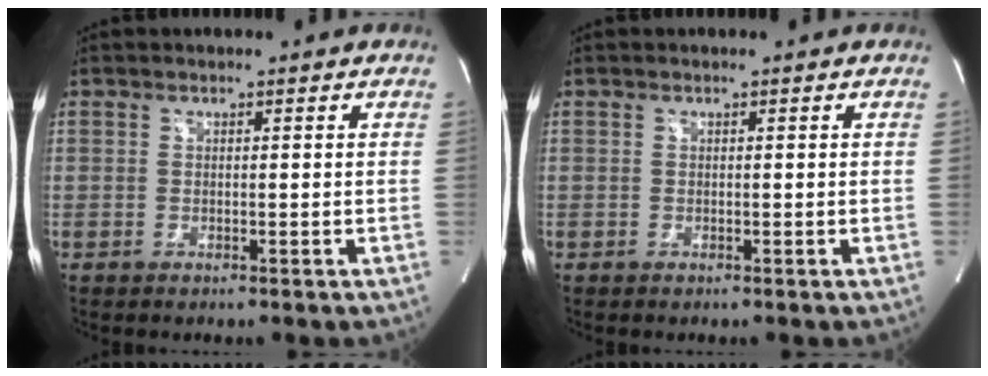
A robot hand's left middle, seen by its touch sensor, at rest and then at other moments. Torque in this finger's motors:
{"motor_torque": [-0.09, -0.03, 0.03, 0.00]}